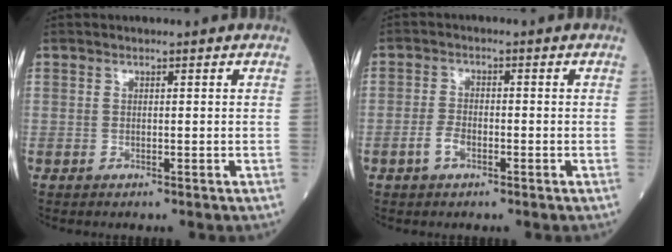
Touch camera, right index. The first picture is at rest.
{"total": 2.6, "force": [-1.3, 1.3, 1.9], "torque": [-0.040, 0.004, -0.026]}